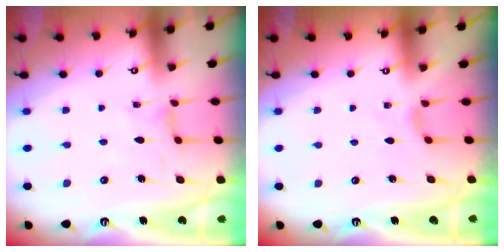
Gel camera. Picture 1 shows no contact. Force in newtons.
{"total": 2.0, "press": 2.0, "slide": 0.5}